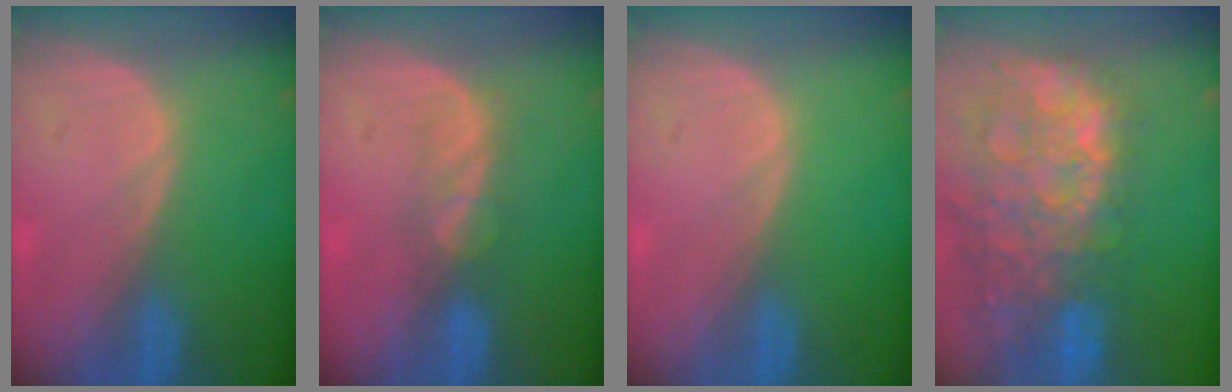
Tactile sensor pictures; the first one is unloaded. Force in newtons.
{"total": 3.7, "press": 3.4, "slide": 1.5}
{"total": 0.0}
{"total": 14.8, "press": 12.1, "slide": 8.6}